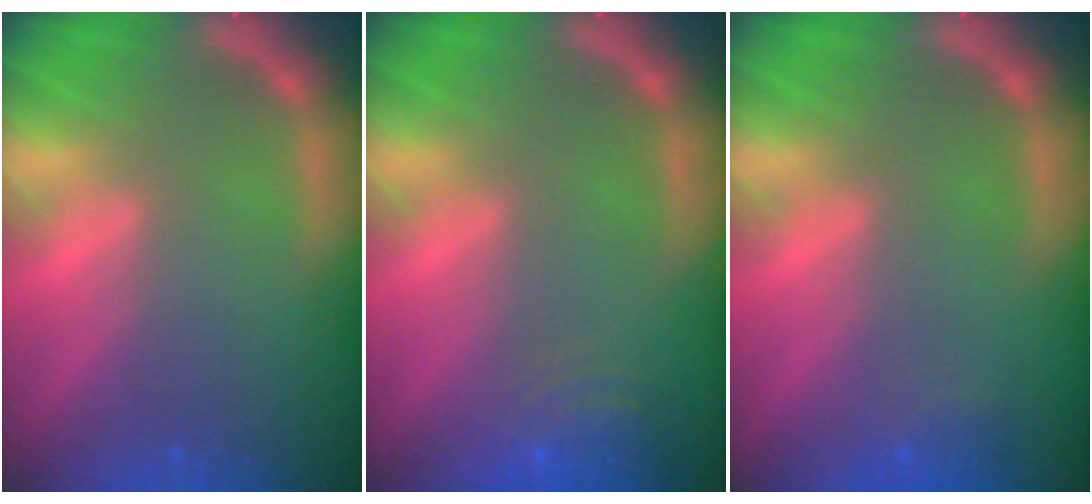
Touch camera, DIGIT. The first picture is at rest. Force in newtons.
{"total": 5.1}
{"total": 1.4}